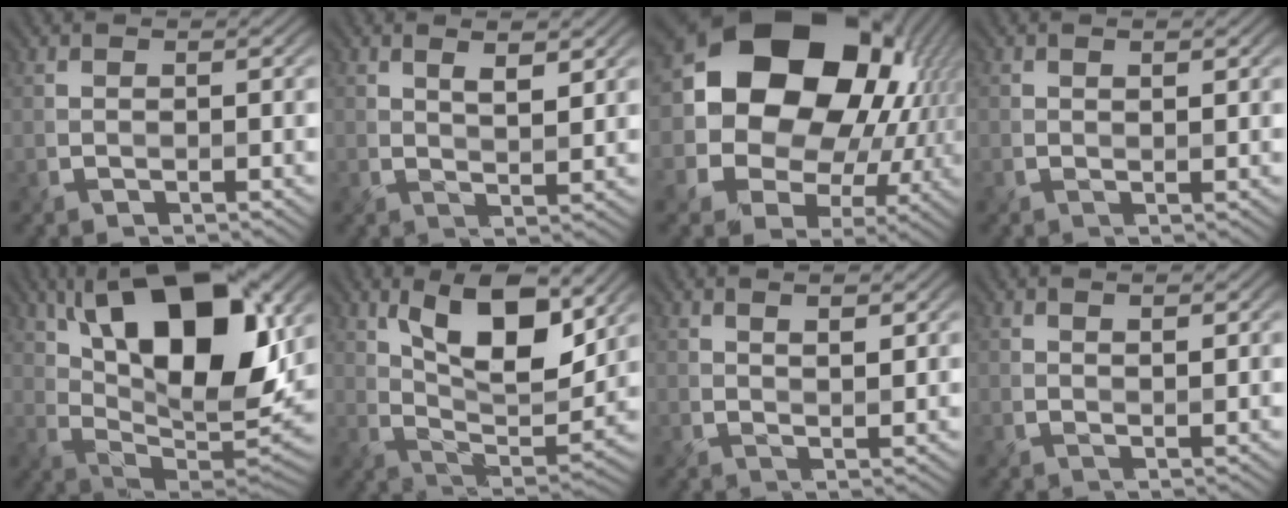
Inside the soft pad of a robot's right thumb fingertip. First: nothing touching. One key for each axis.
{"total": 3.3, "fx": 1.8, "fy": 1.0, "fz": 2.5, "tx": -0.043, "ty": -0.014, "tz": 0.038}
{"total": 18.5, "fx": 3.3, "fy": 14.3, "fz": 11.2, "tx": -0.193, "ty": -0.011, "tz": 0.069}
{"total": 0.8, "fx": 0.5, "fy": 0.3, "fz": 0.5, "tx": -0.010, "ty": -0.006, "tz": 0.011}
{"total": 18.1, "fx": 7.7, "fy": 8.6, "fz": 14.0, "tx": -0.248, "ty": 0.010, "tz": 0.133}
{"total": 12.4, "fx": 5.9, "fy": 5.3, "fz": 9.5, "tx": -0.164, "ty": -0.014, "tz": 0.108}
{"total": 2.2, "fx": 1.3, "fy": 0.7, "fz": 1.6, "tx": -0.024, "ty": -0.013, "tz": 0.029}
{"total": 1.1, "fx": 0.8, "fy": 0.3, "fz": 0.8, "tx": -0.014, "ty": -0.007, "tz": 0.016}